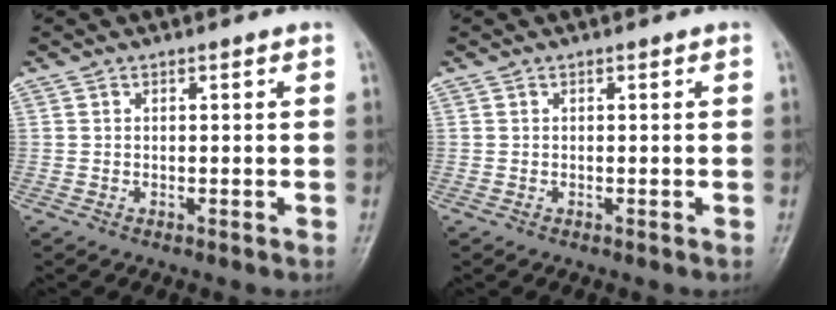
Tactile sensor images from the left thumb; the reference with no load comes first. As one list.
[{"total": 0.0}]